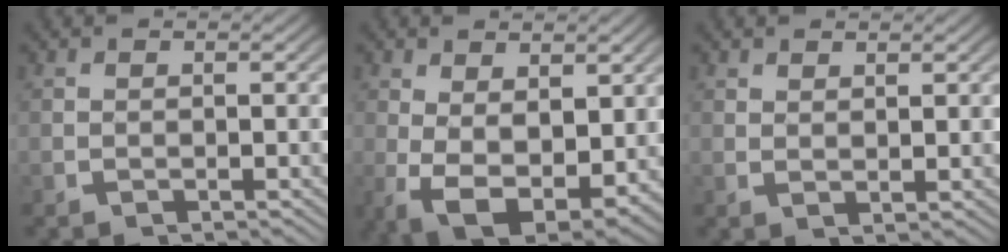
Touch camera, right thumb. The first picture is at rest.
{"total": 9.8, "force": [-3.4, 6.5, 6.5], "torque": [-0.146, -0.064, -0.027]}
{"total": 1.4, "force": [1.3, -0.1, 0.3], "torque": [-0.005, -0.002, 0.032]}